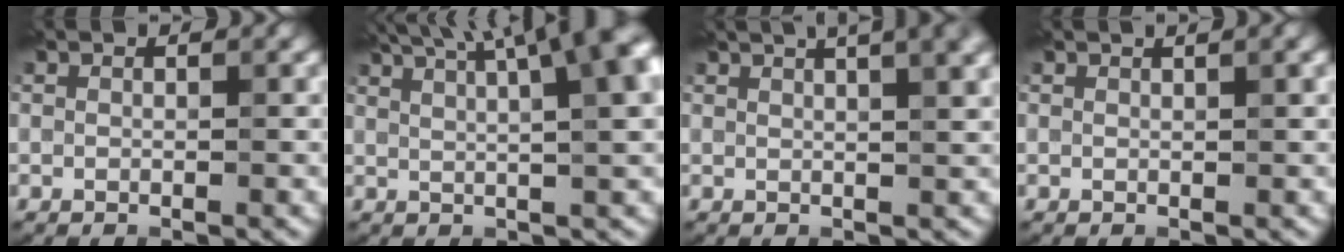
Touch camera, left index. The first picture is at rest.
{"total": 18.2, "force": [9.3, 7.3, 13.9], "torque": [-0.146, 0.085, 0.099]}
{"total": 9.4, "force": [5.3, 3.9, 6.7], "torque": [-0.044, 0.058, 0.037]}
{"total": 1.2, "force": [0.7, 0.1, 1.0], "torque": [-0.011, 0.002, 0.011]}